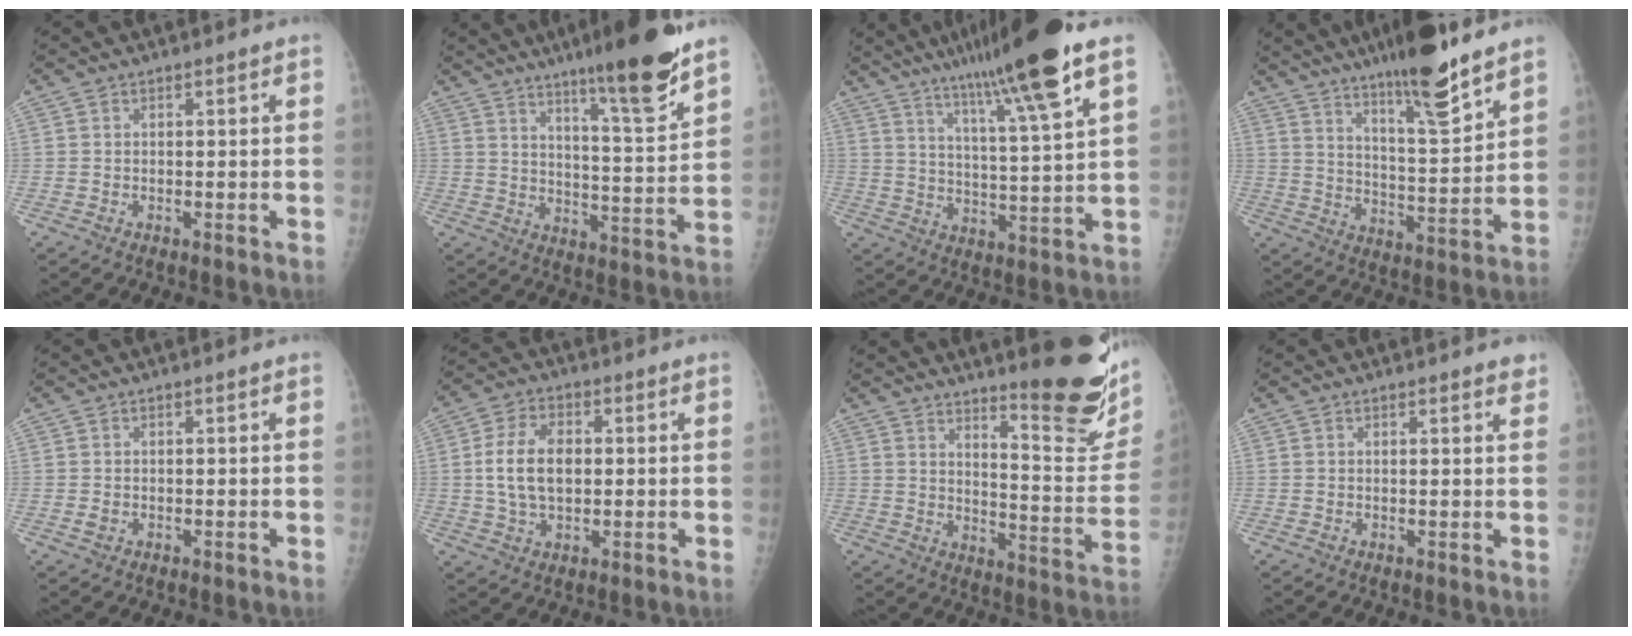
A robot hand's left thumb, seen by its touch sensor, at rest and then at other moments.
{"total": 14.9, "force": [10.3, 1.1, 10.7], "torque": [-0.146, -0.070, 0.160]}
{"total": 16.8, "force": [10.8, -0.1, 12.9], "torque": [-0.203, -0.038, 0.171]}
{"total": 15.2, "force": [11.3, 1.9, 10.1], "torque": [-0.147, -0.074, 0.186]}
{"total": 0.8, "force": [-0.2, 0.7, 0.5], "torque": [-0.009, 0.000, -0.001]}
{"total": 9.7, "force": [0.5, 6.1, 7.5], "torque": [-0.136, 0.007, 0.011]}
{"total": 20.2, "force": [13.4, 4.0, 14.6], "torque": [-0.163, -0.105, 0.189]}
{"total": 2.4, "force": [1.9, 0.4, 1.4], "torque": [-0.009, -0.004, 0.019]}